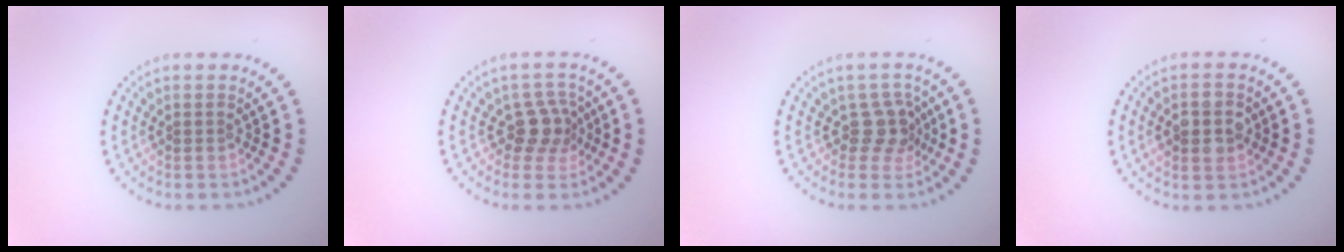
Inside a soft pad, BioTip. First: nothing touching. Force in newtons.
{"total": 2.8, "press": 2.1, "slide": 1.8}
{"total": 2.5, "press": 1.9, "slide": 1.7}
{"total": 3.5, "press": 3.5, "slide": 0.1}